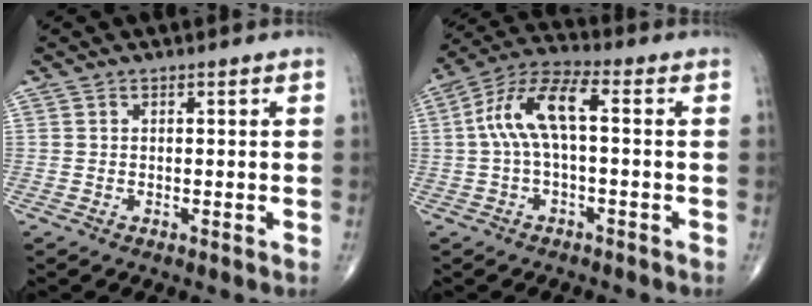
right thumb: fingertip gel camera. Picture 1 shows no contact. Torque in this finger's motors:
{"motor_torque": [-0.29, 0.58, 0.17, -0.04, 0.27]}